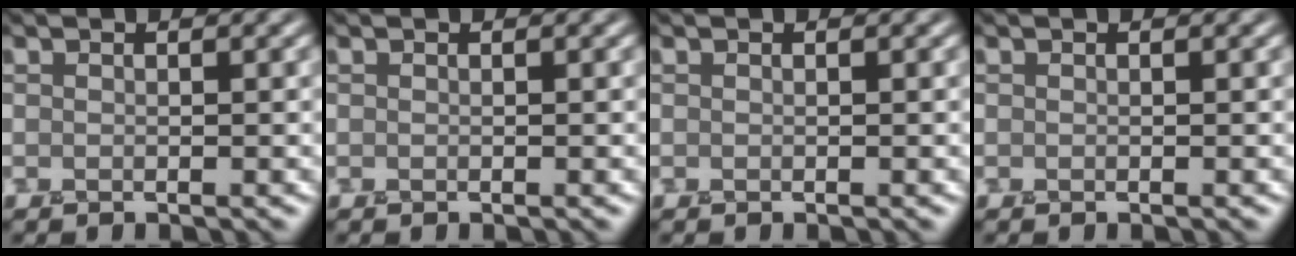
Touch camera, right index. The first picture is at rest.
{"total": 0.0}
{"total": 0.0}
{"total": 0.0}